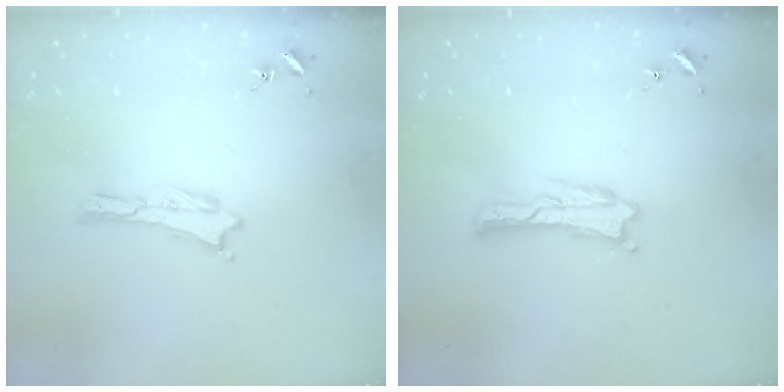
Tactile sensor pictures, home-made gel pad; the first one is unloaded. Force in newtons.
{"total": 0.8, "press": 0.8, "slide": 0.2}